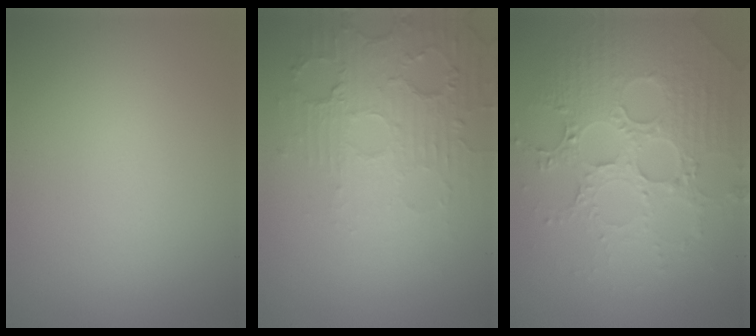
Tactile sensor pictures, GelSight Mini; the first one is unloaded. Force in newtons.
{"total": 6.0, "press": 3.6, "slide": 4.8}
{"total": 6.4, "press": 5.1, "slide": 3.8}